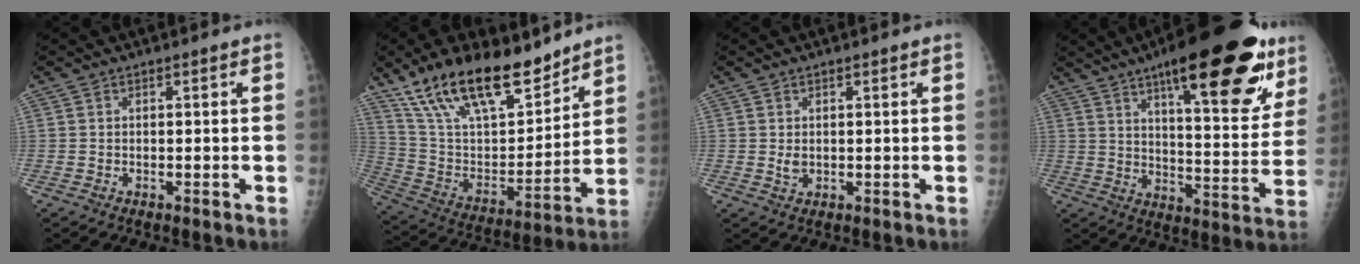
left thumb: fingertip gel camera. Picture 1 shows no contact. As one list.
[{"total": 23.2, "force": [16.8, 8.8, 13.4], "torque": [-0.201, -0.064, 0.305]}, {"total": 1.7, "force": [0.3, 1.2, 1.1], "torque": [-0.014, -0.004, 0.010]}, {"total": 26.9, "force": [15.4, 8.3, 20.4], "torque": [-0.254, -0.047, 0.222]}]